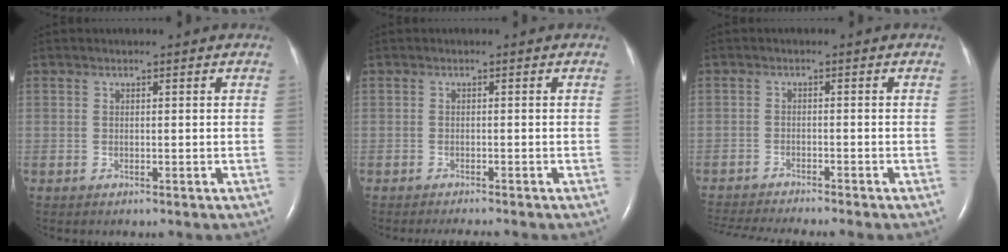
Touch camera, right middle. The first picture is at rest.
{"total": 3.0, "force": [-2.7, 0.0, 1.3], "torque": [-0.016, -0.006, -0.036]}
{"total": 9.3, "force": [-8.5, -0.7, 3.6], "torque": [-0.045, -0.017, -0.134]}